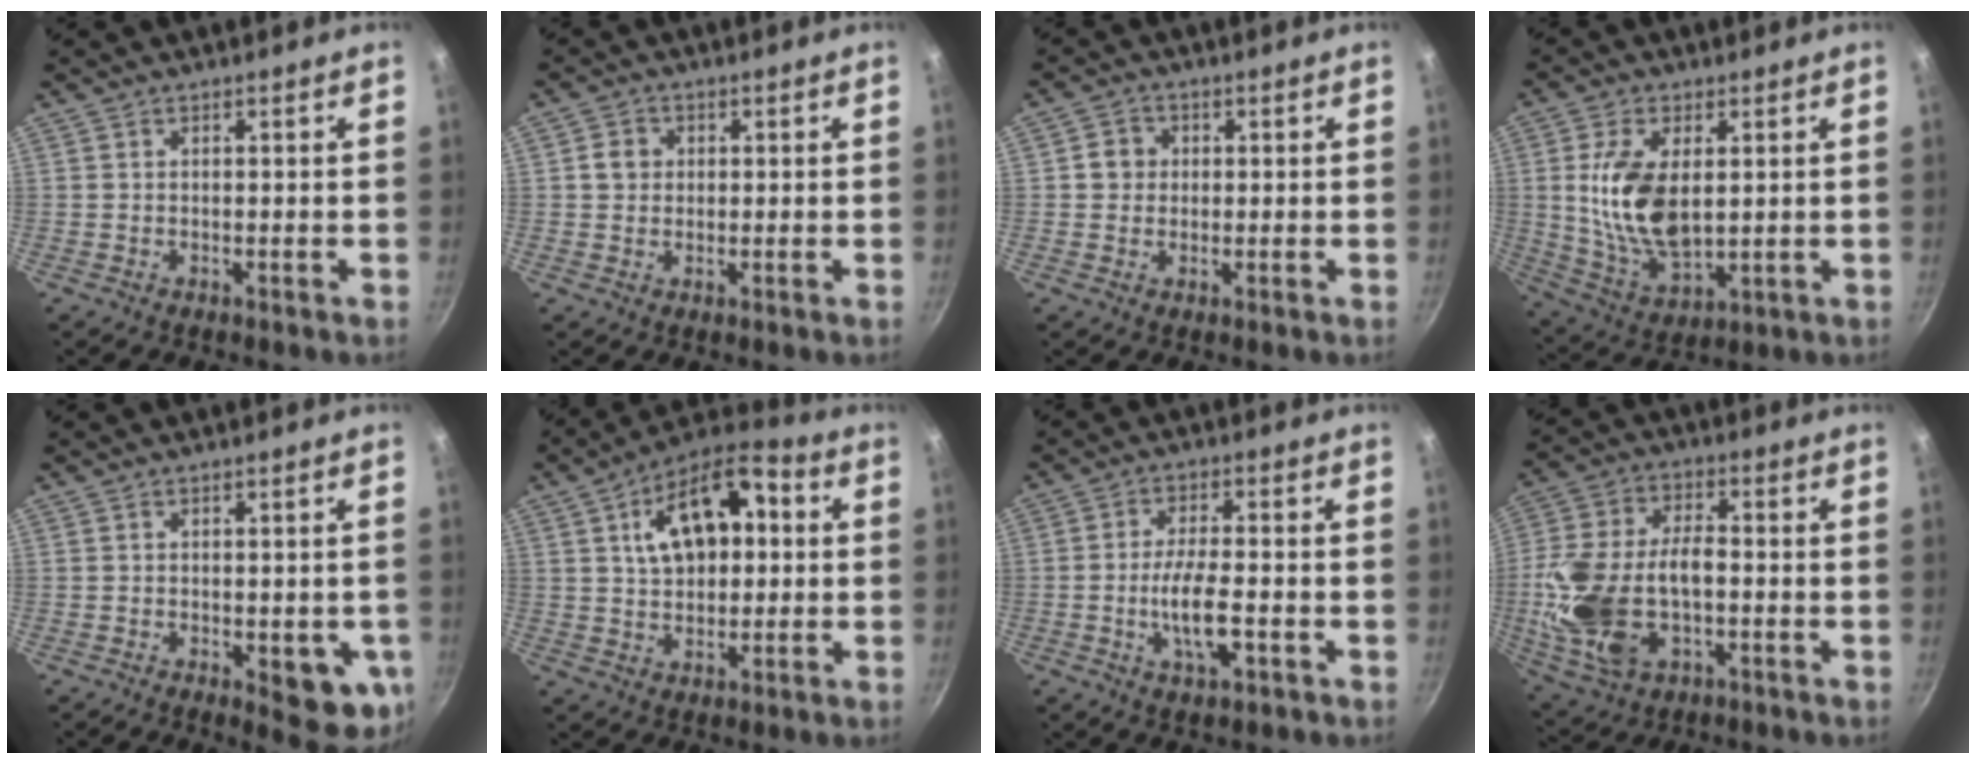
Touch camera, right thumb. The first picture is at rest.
{"total": 3.5, "force": [0.5, 3.2, 1.4], "torque": [-0.012, 0.003, 0.007]}
{"total": 3.9, "force": [0.4, 3.6, 1.3], "torque": [-0.002, 0.005, 0.003]}
{"total": 13.8, "force": [1.9, 7.4, 11.5], "torque": [-0.215, -0.018, 0.048]}
{"total": 8.9, "force": [-2.7, 3.7, 7.6], "torque": [-0.069, -0.004, -0.024]}
{"total": 15.7, "force": [3.5, 8.7, 12.6], "torque": [-0.177, 0.020, 0.049]}
{"total": 7.7, "force": [-2.1, 3.0, 6.7], "torque": [-0.126, 0.007, -0.037]}
{"total": 18.9, "force": [-3.1, 10.8, 15.2], "torque": [-0.320, 0.016, -0.046]}